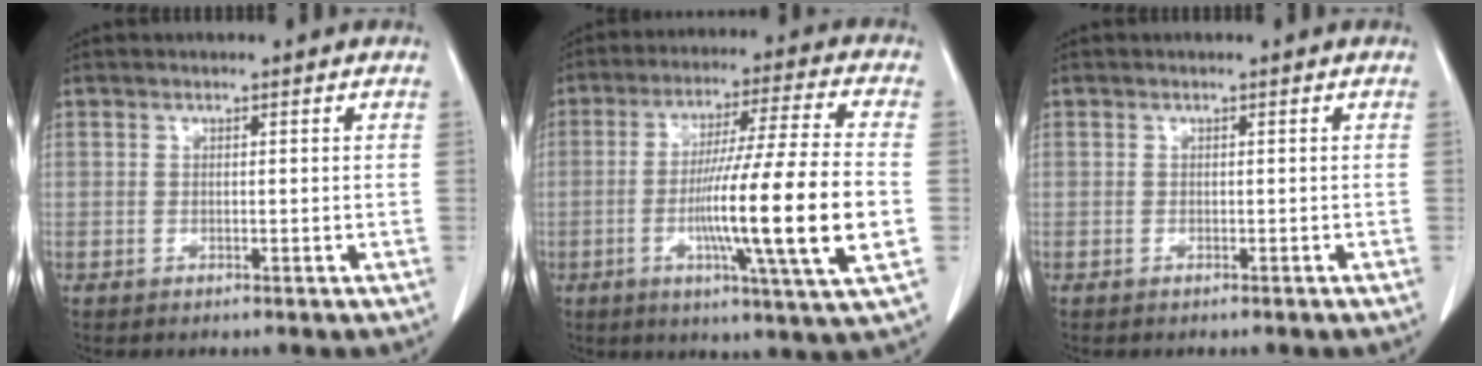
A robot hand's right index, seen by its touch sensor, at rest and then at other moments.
{"total": 17.9, "force": [-3.5, -1.0, 17.5], "torque": [-0.293, -0.010, -0.063]}
{"total": 0.0}